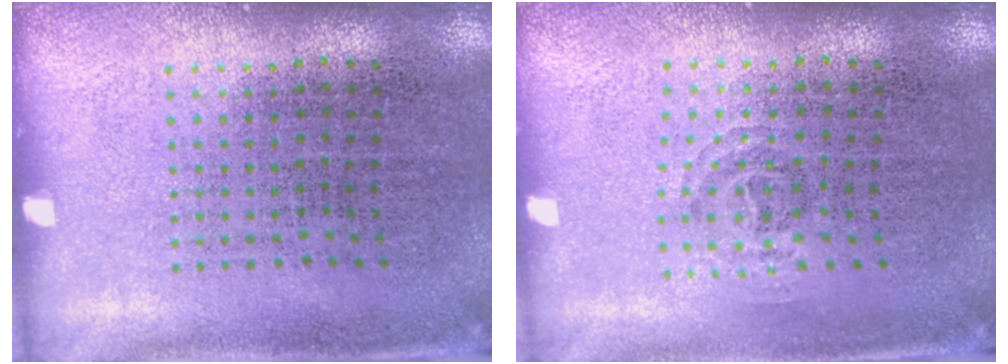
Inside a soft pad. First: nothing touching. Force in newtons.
{"total": 0.9, "press": 0.6, "slide": 0.7}